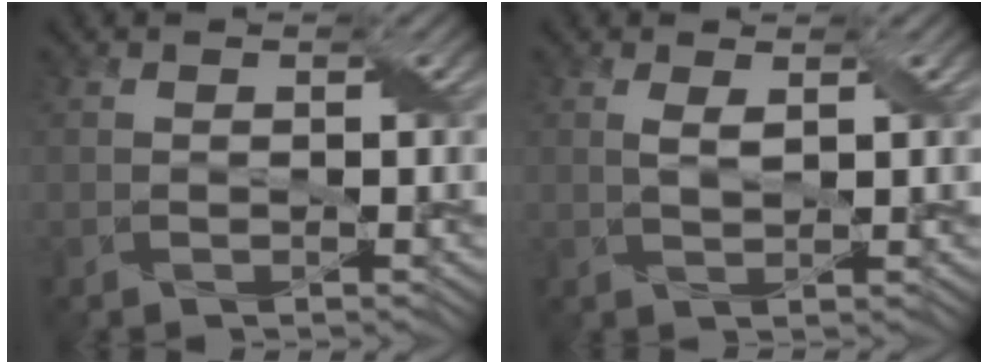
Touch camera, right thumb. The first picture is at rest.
{"total": 1.6, "force": [0.7, 0.5, 1.4], "torque": [-0.037, 0.001, 0.016]}